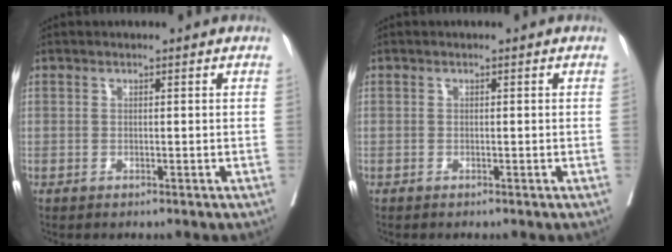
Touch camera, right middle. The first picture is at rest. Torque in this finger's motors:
{"motor_torque": [1.10, -0.94, -0.02, -0.21]}